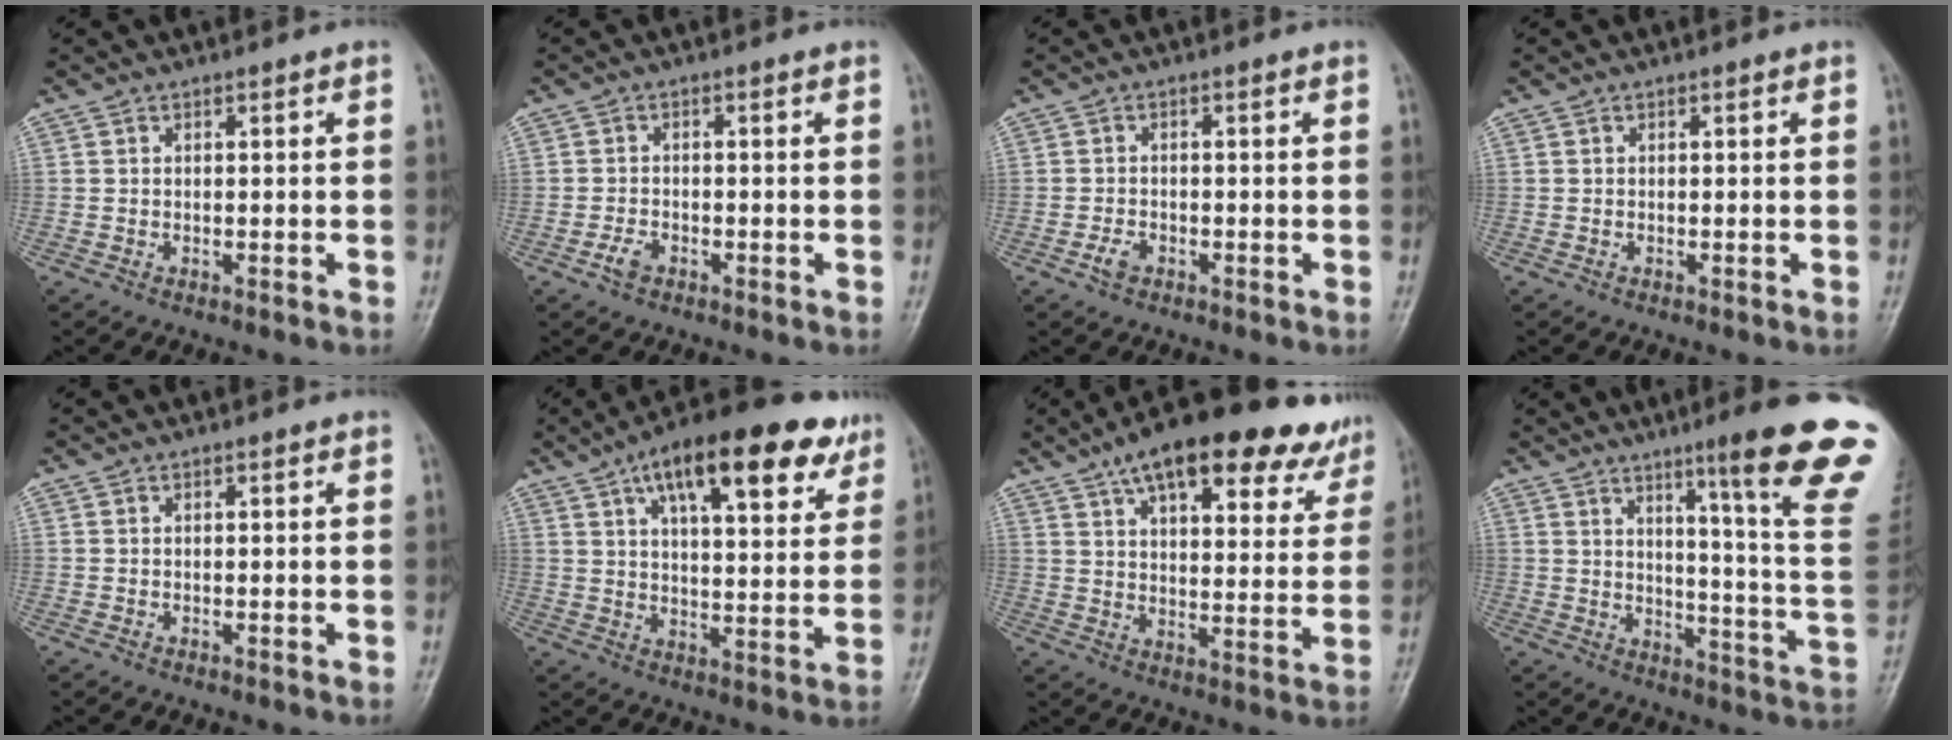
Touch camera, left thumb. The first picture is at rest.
{"total": 2.4, "force": [-1.3, 1.4, 1.3], "torque": [-0.026, 0.006, -0.025]}
{"total": 2.1, "force": [-1.1, 1.3, 1.2], "torque": [-0.023, 0.004, -0.021]}
{"total": 0.0}
{"total": 0.0}
{"total": 20.7, "force": [11.5, 7.8, 15.4], "torque": [-0.203, -0.015, 0.170]}
{"total": 24.0, "force": [16.5, 9.0, 14.9], "torque": [-0.187, -0.027, 0.225]}
{"total": 21.7, "force": [12.4, 1.0, 17.7], "torque": [-0.213, -0.074, 0.166]}